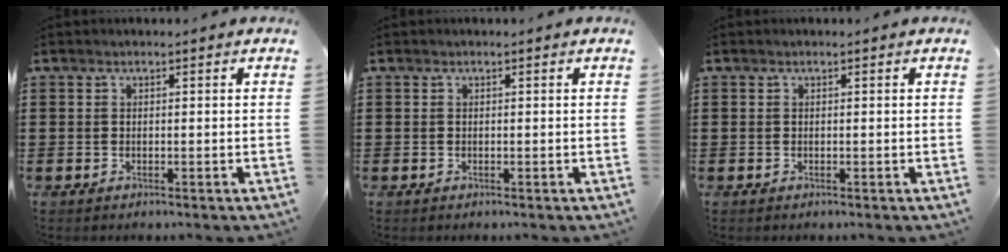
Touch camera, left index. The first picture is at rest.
{"total": 0.0}
{"total": 0.0}